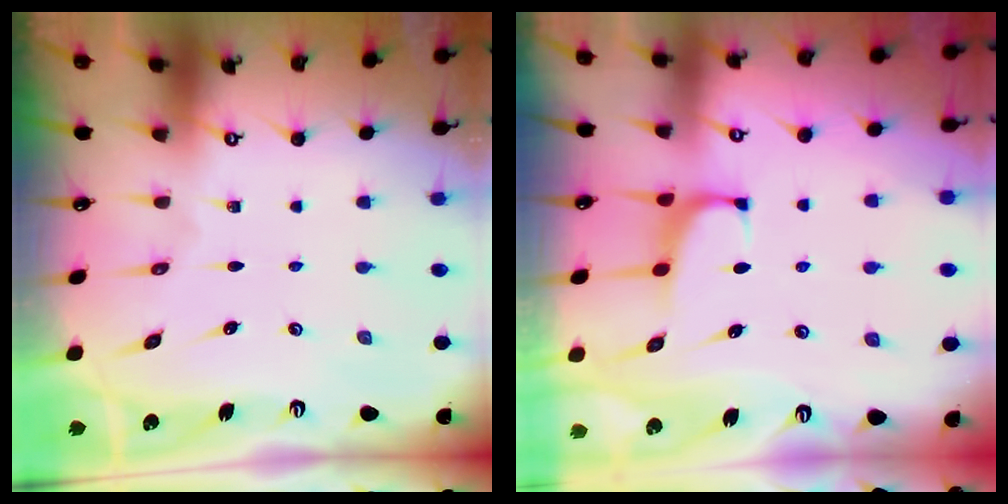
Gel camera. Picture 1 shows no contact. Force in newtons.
{"total": 1.4, "press": 1.3, "slide": 0.7}